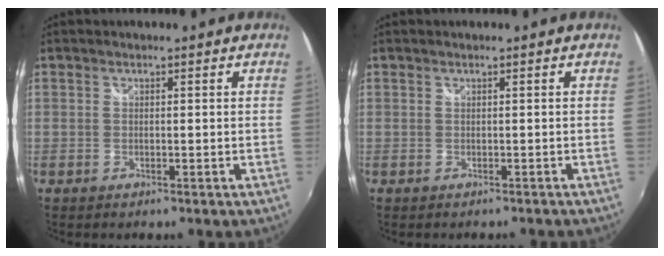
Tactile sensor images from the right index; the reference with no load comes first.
{"total": 1.1, "force": [-1.0, 0.3, 0.4], "torque": [-0.010, -0.005, -0.011]}